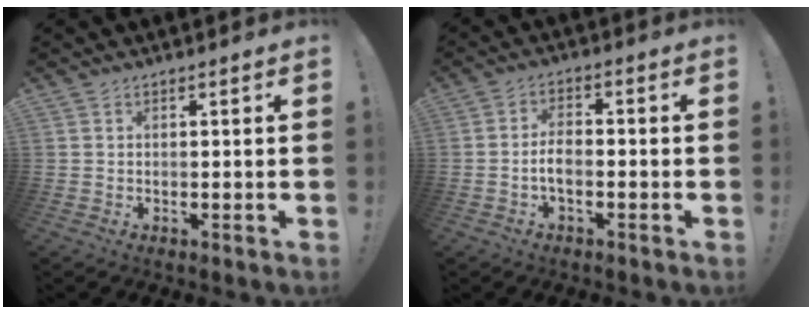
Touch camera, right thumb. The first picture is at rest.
{"total": 4.6, "force": [-1.3, 2.1, 3.9], "torque": [-0.071, 0.003, -0.023]}